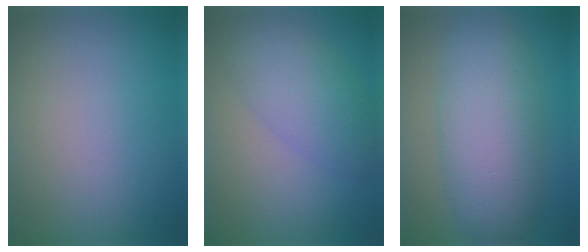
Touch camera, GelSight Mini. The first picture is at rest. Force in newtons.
{"total": 4.7, "press": 4.7, "slide": 0.3}
{"total": 7.6, "press": 7.6, "slide": 0.2}